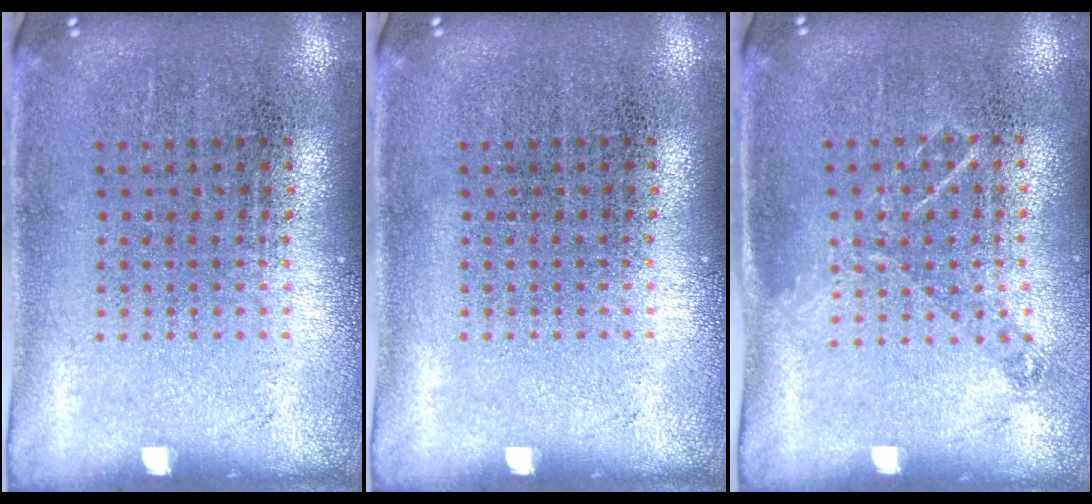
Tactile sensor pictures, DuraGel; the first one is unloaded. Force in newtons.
{"total": 0.0}
{"total": 0.9, "press": 0.8, "slide": 0.3}